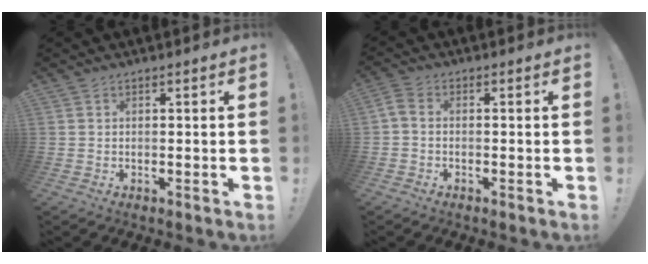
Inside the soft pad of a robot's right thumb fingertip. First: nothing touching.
{"total": 2.3, "force": [-0.7, 1.3, 1.8], "torque": [-0.040, 0.002, -0.012]}